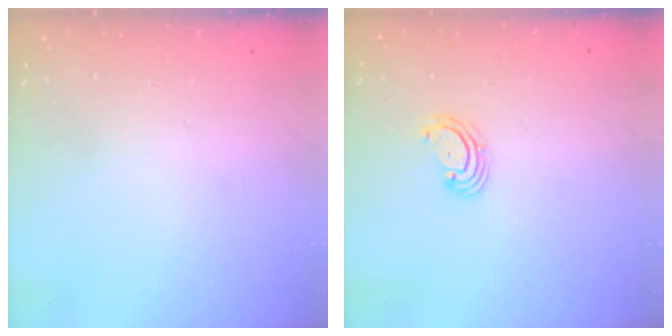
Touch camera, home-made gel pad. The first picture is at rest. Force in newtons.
{"total": 3.1, "press": 3.1, "slide": 0.6}